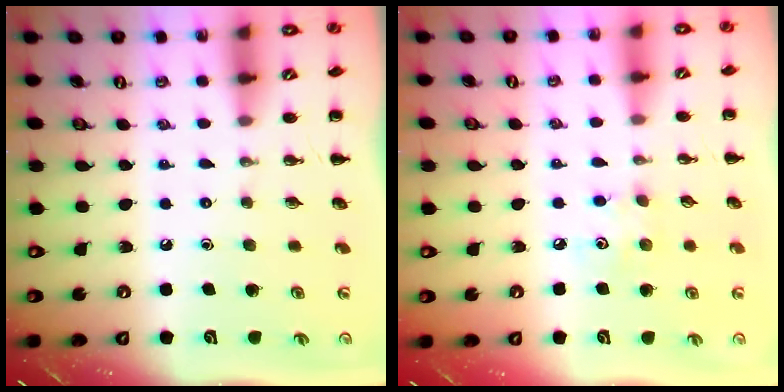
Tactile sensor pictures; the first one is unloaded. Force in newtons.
{"total": 4.0, "press": 3.9, "slide": 0.9}